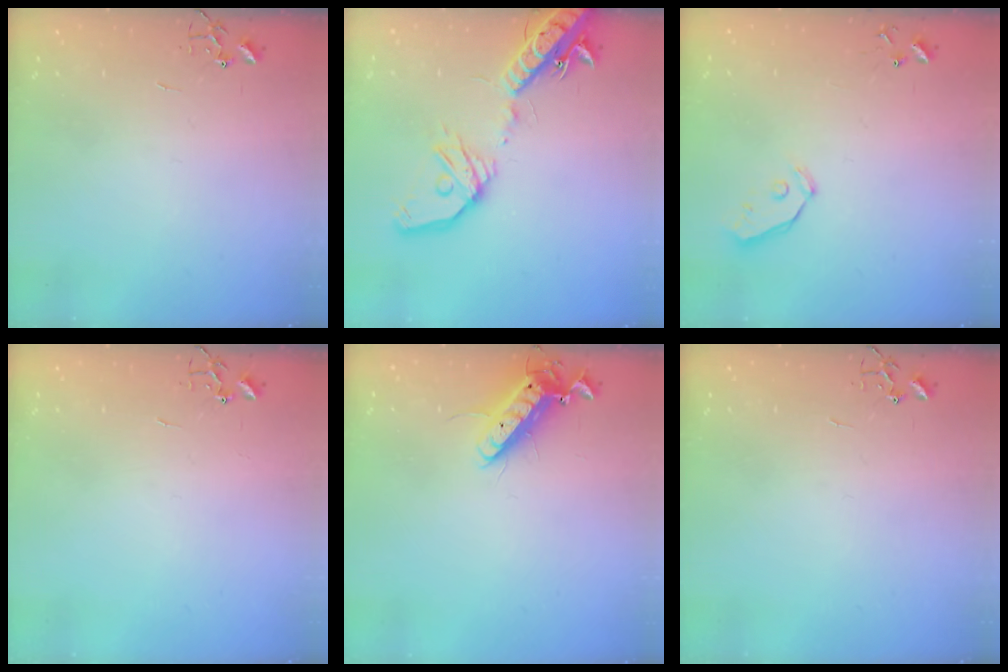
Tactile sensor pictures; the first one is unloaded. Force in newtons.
{"total": 20.1, "press": 19.7, "slide": 3.9}
{"total": 4.9, "press": 4.9, "slide": 0.2}
{"total": 0.0}
{"total": 12.2, "press": 12.0, "slide": 2.3}
{"total": 0.0}